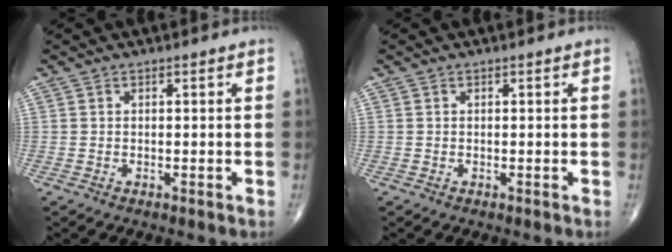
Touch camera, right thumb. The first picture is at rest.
{"total": 0.0}